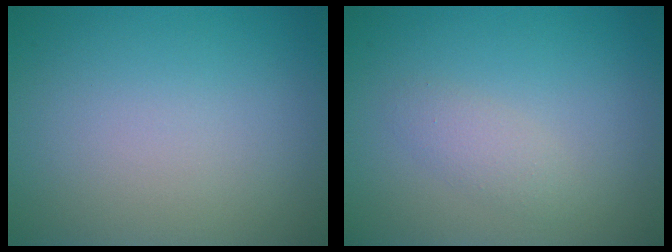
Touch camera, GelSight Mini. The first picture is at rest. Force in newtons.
{"total": 1.5, "press": 1.5, "slide": 0.0}